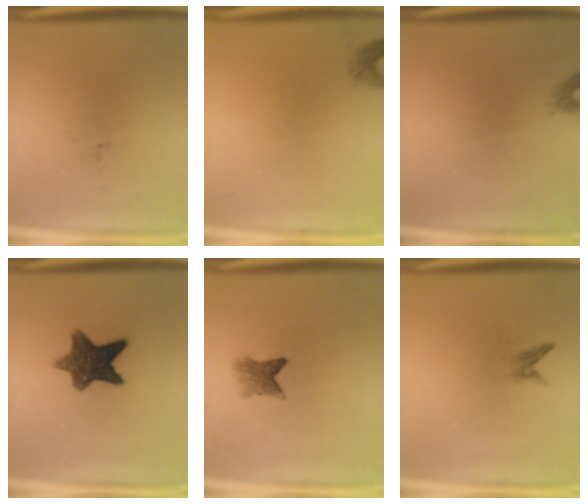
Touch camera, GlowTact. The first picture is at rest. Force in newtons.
{"total": 1.2}
{"total": 0.9}
{"total": 9.9}
{"total": 3.0}
{"total": 0.9}